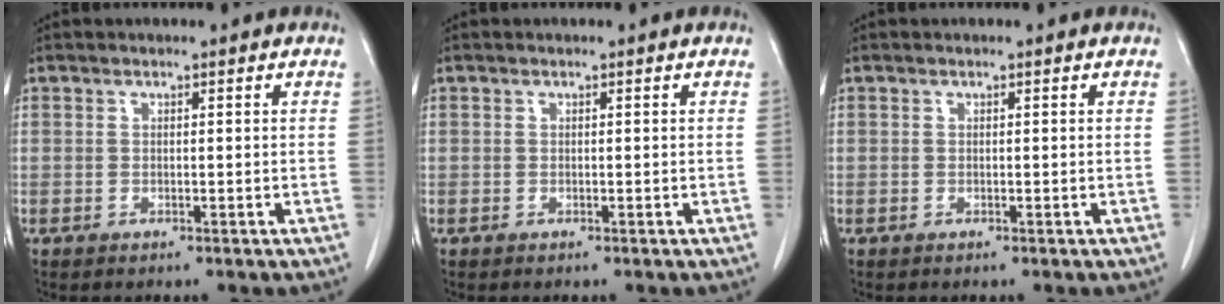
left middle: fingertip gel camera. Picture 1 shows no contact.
{"total": 0.0}
{"total": 0.0}